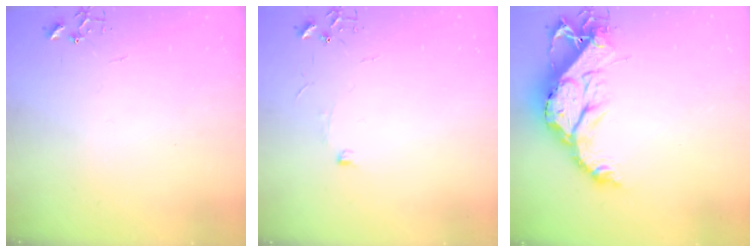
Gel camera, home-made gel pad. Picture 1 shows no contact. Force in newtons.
{"total": 4.4, "press": 4.3, "slide": 0.6}
{"total": 18.0, "press": 17.9, "slide": 1.7}